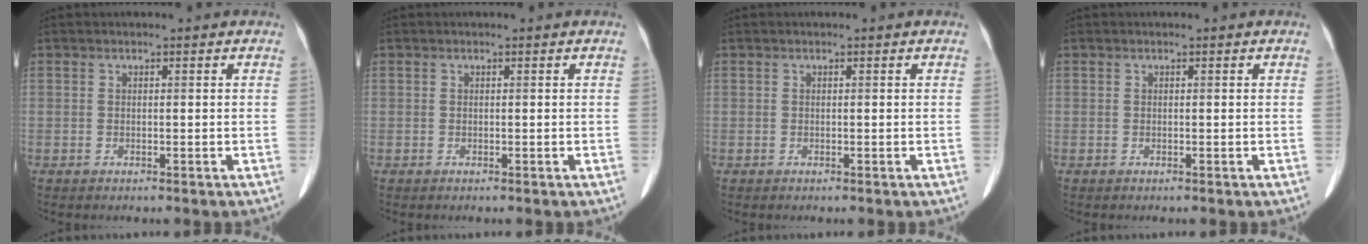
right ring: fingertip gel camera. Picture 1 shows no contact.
{"total": 0.0}
{"total": 0.0}
{"total": 0.0}